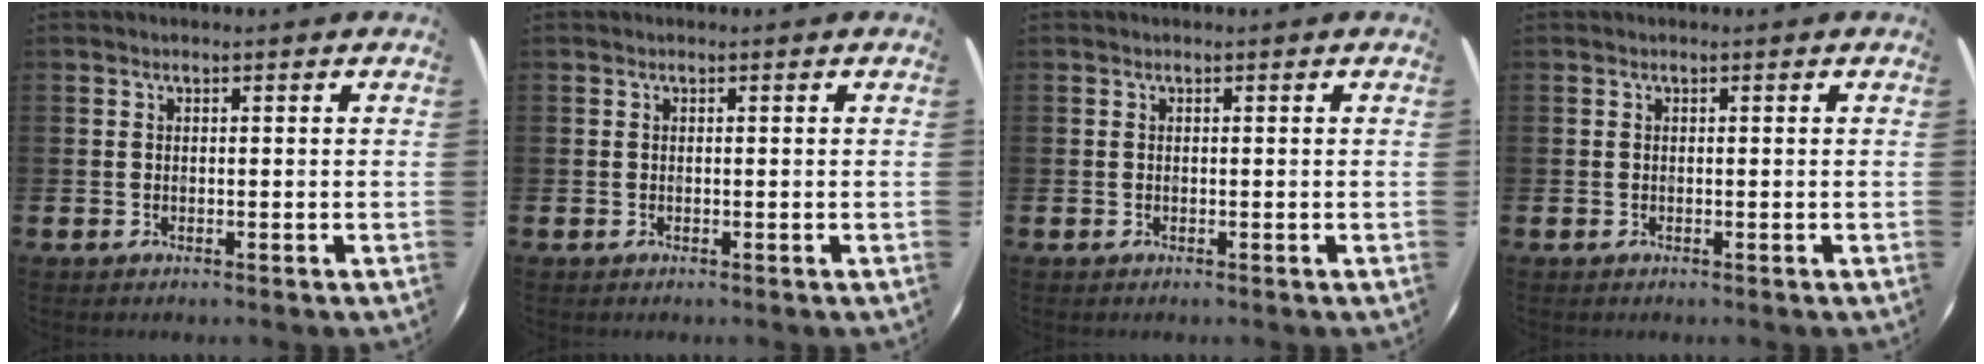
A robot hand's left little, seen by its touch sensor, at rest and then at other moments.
{"total": 0.0}
{"total": 0.0}
{"total": 0.0}